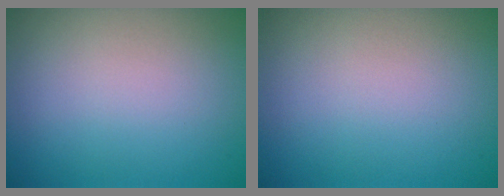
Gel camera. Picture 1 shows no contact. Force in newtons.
{"total": 0.0}